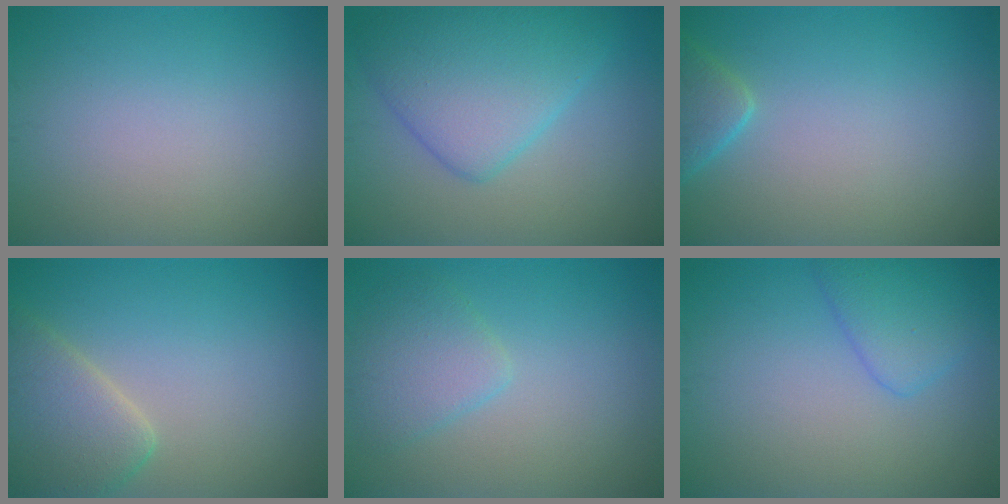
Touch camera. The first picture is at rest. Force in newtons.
{"total": 6.8, "press": 6.7, "slide": 0.2}
{"total": 2.5, "press": 2.5, "slide": 0.2}
{"total": 5.0, "press": 5.0, "slide": 0.4}
{"total": 2.8, "press": 2.8, "slide": 0.2}
{"total": 3.1, "press": 3.1, "slide": 0.1}